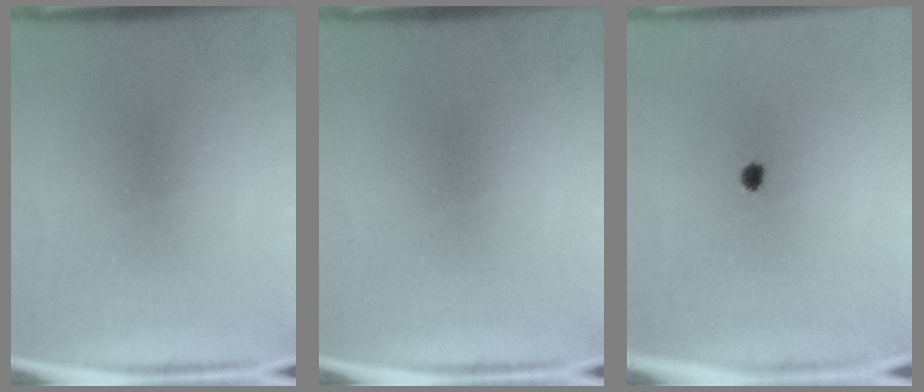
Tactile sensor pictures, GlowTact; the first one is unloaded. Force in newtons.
{"total": 0.0}
{"total": 1.5}